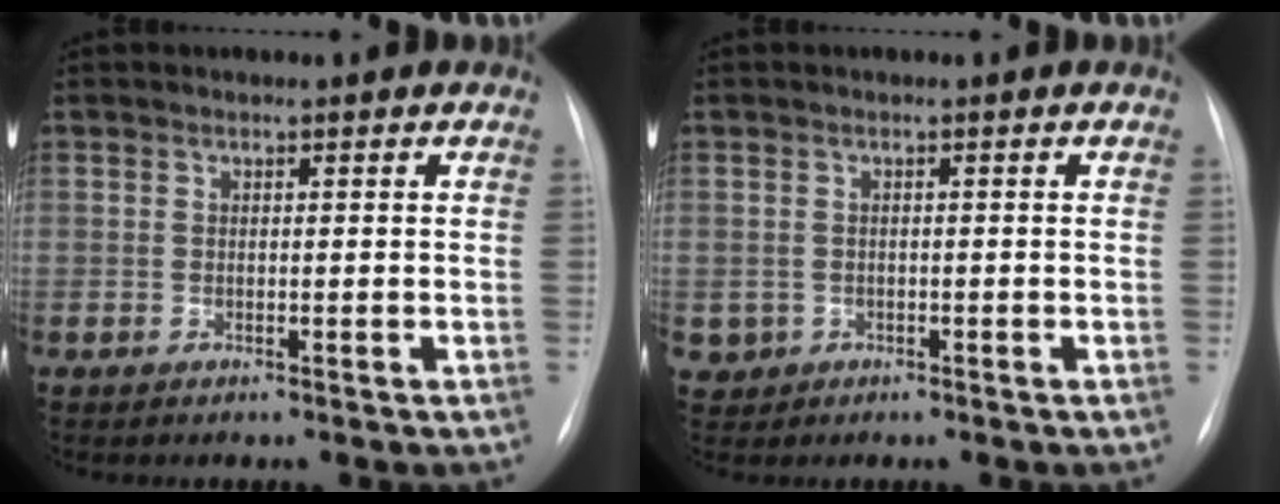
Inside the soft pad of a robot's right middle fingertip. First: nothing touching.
{"total": 2.1, "force": [-0.6, 2.0, 0.1], "torque": [0.001, 0.008, -0.003]}